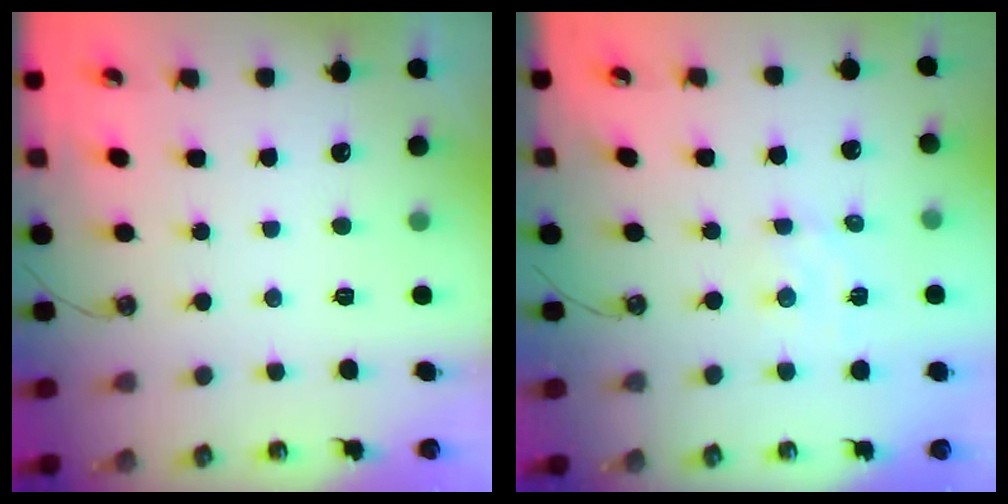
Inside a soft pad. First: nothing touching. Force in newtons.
{"total": 2.6, "press": 2.6, "slide": 0.6}